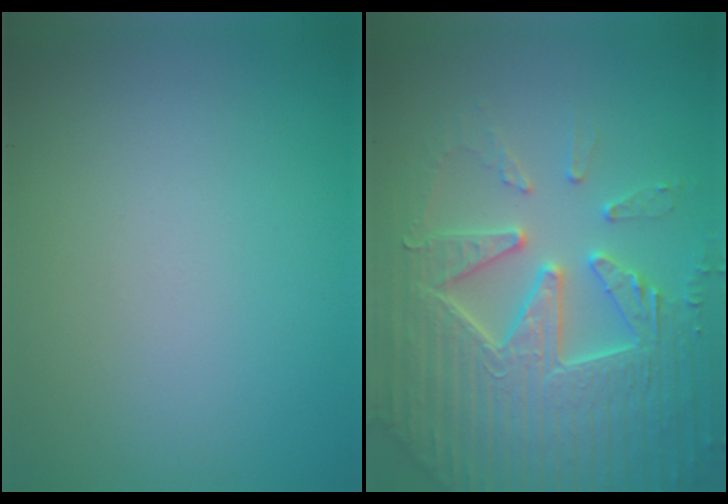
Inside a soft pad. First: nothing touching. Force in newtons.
{"total": 7.7, "press": 7.6, "slide": 1.5}